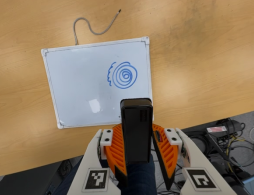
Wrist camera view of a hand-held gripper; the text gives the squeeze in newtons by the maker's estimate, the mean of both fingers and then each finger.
{"total": 5.5, "left": 5.5, "right": 5.5}